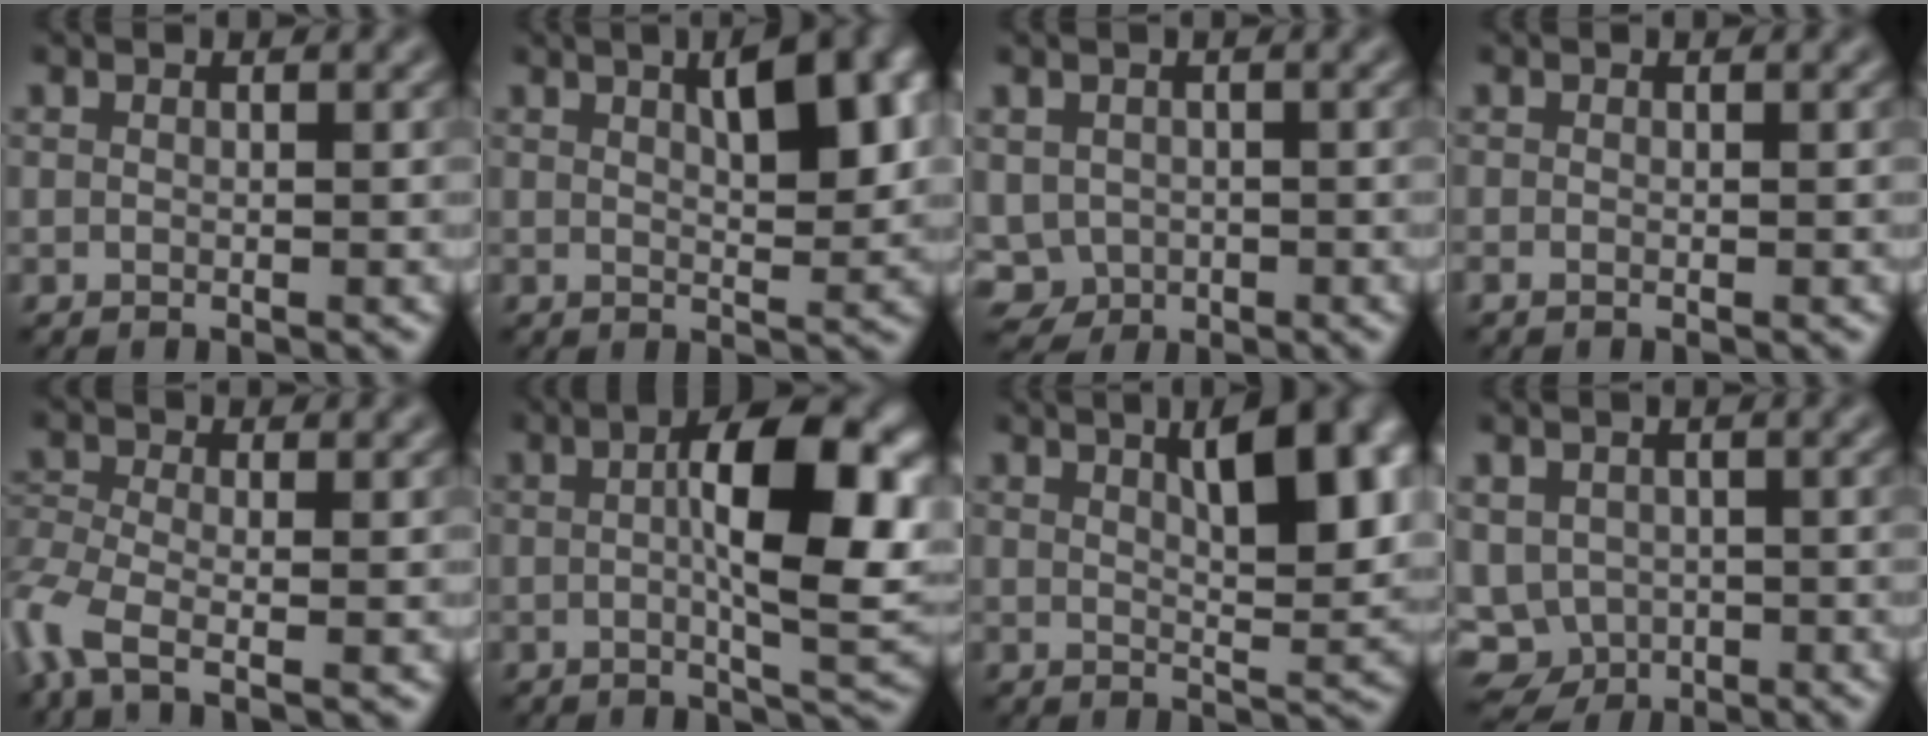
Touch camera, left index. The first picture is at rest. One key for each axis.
{"total": 7.1, "fx": 2.6, "fy": 2.3, "fz": 6.2, "tx": -0.077, "ty": 0.014, "tz": 0.036}
{"total": 3.2, "fx": -0.6, "fy": 2.8, "fz": 1.4, "tx": -0.031, "ty": -0.005, "tz": -0.009}
{"total": 0.5, "fx": -0.3, "fy": 0.1, "fz": 0.4, "tx": -0.009, "ty": -0.003, "tz": -0.007}
{"total": 5.5, "fx": -3.0, "fy": 2.0, "fz": 4.1, "tx": -0.107, "ty": -0.015, "tz": -0.076}
{"total": 10.3, "fx": 0.9, "fy": 3.1, "fz": 9.8, "tx": -0.136, "ty": 0.005, "tz": 0.012}
{"total": 8.0, "fx": 2.9, "fy": 2.4, "fz": 7.1, "tx": -0.089, "ty": 0.008, "tz": 0.046}
{"total": 5.1, "fx": -1.4, "fy": 4.4, "fz": 2.2, "tx": -0.039, "ty": -0.005, "tz": -0.017}